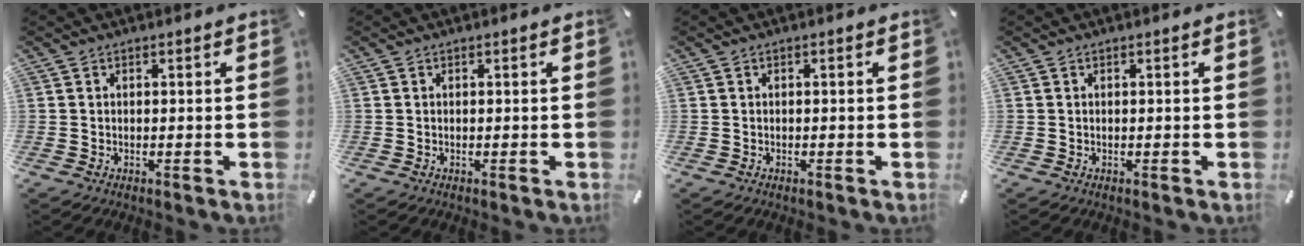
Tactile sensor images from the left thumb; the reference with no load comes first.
{"total": 0.0}
{"total": 0.0}
{"total": 0.0}